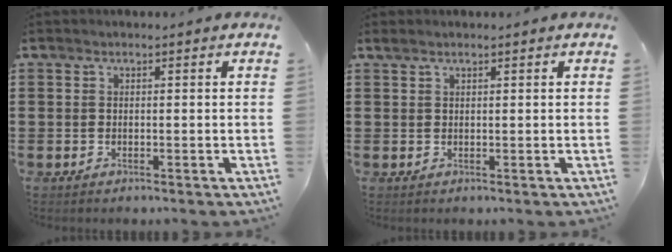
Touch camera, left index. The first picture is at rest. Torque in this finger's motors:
{"motor_torque": [0.24, 0.29, -0.01, 0.02]}